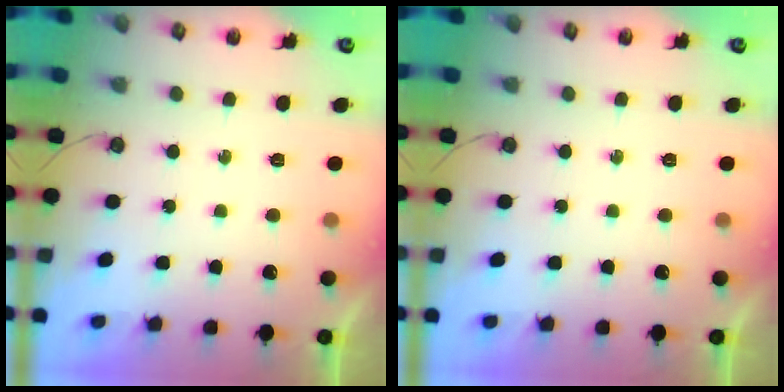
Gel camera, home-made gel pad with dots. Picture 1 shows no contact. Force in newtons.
{"total": 0.0}